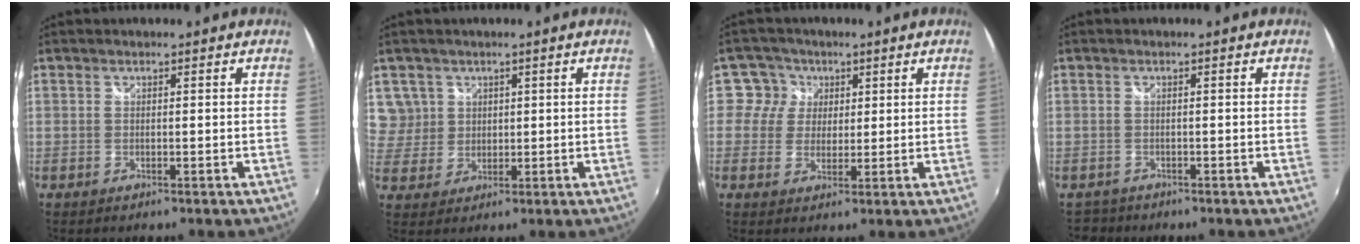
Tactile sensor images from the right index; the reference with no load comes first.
{"total": 5.9, "force": [2.5, 5.3, 0.3], "torque": [0.003, 0.004, 0.051]}
{"total": 5.1, "force": [1.6, 4.9, 0.2], "torque": [0.013, 0.007, 0.018]}
{"total": 2.4, "force": [-2.0, 1.4, 0.1], "torque": [-0.009, -0.004, -0.031]}